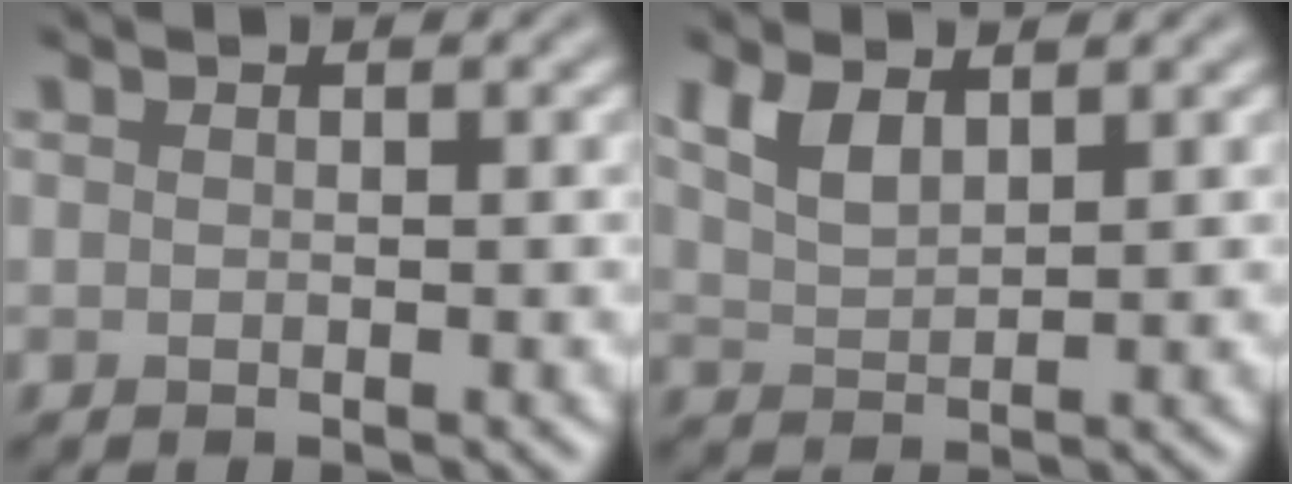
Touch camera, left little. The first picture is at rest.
{"total": 2.9, "force": [1.9, 1.2, 1.9], "torque": [-0.045, 0.000, 0.041]}